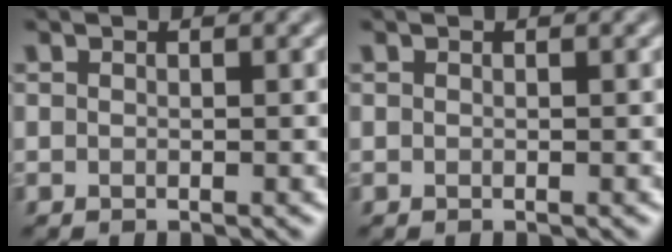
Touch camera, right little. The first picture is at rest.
{"total": 0.0}